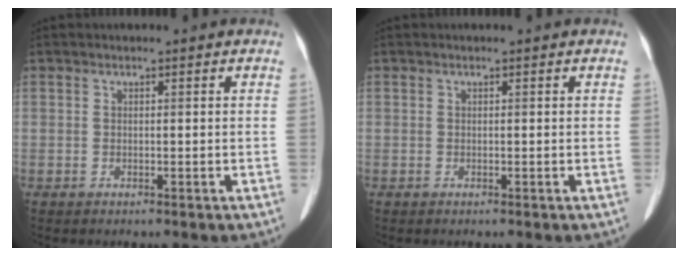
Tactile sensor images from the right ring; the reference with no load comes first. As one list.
[{"total": 0.0}]